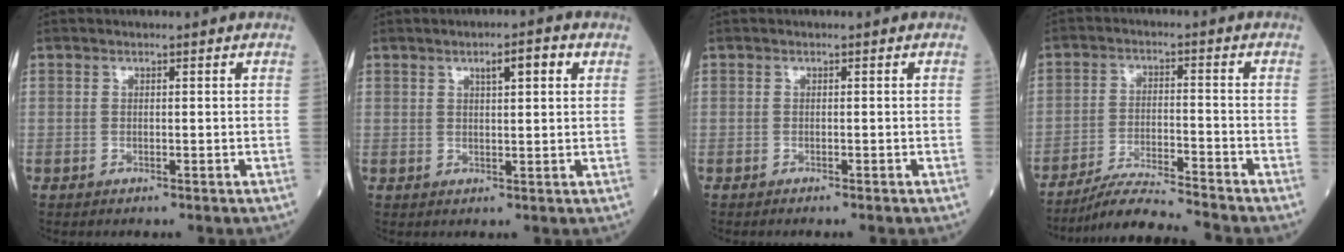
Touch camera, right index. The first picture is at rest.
{"total": 3.8, "force": [1.8, 0.6, 3.3], "torque": [-0.055, 0.007, 0.029]}
{"total": 0.8, "force": [-0.7, -0.1, 0.5], "torque": [-0.005, 0.002, -0.006]}
{"total": 8.0, "force": [-7.6, -1.7, 2.1], "torque": [-0.036, -0.016, -0.139]}